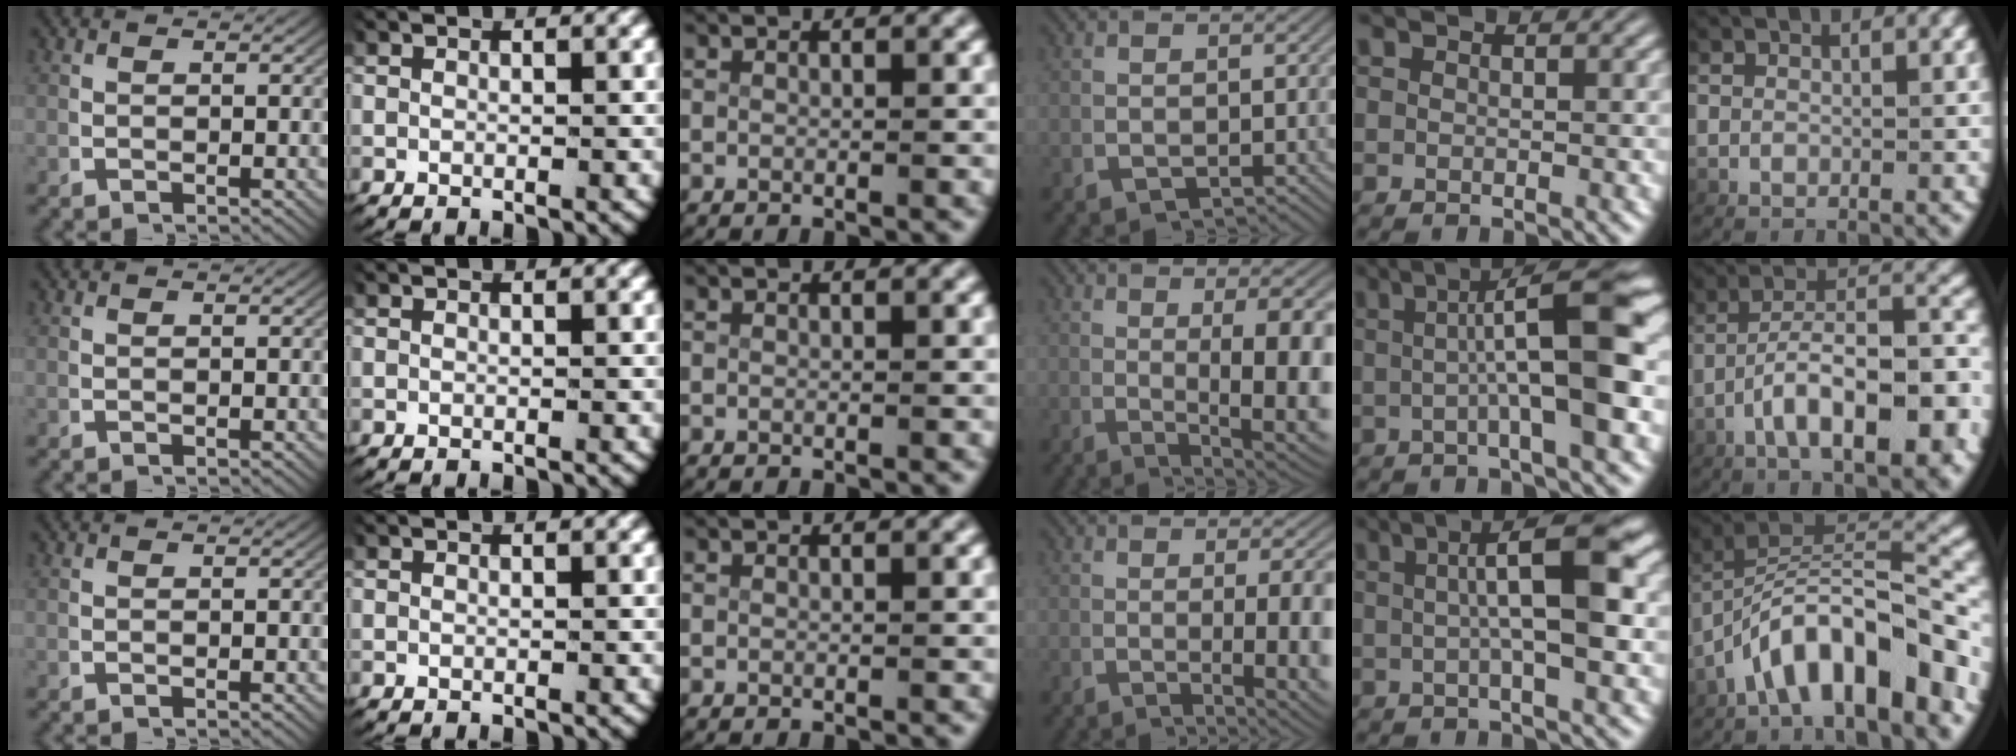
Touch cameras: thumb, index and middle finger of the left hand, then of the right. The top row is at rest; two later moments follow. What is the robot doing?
{"motion": "lift_and_place", "object": "ribbon"}